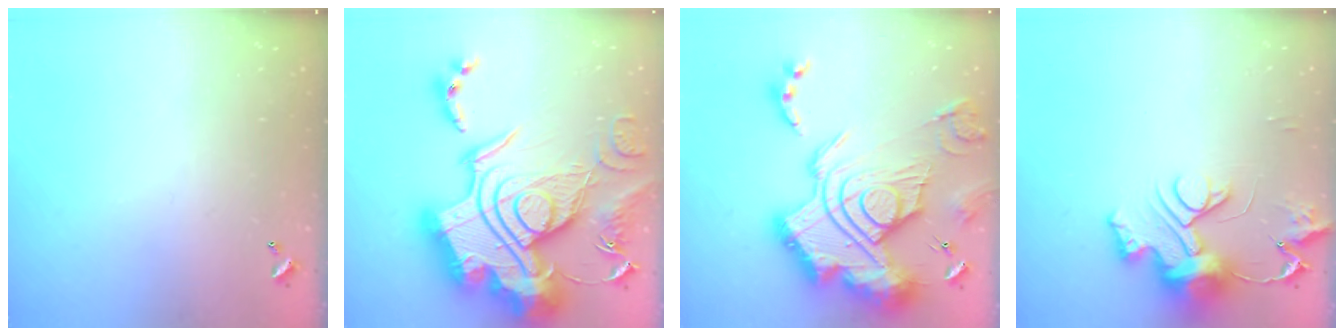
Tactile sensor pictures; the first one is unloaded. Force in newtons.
{"total": 0.7, "press": 0.7, "slide": 0.1}
{"total": 3.9, "press": 3.0, "slide": 2.5}
{"total": 13.0, "press": 13.0, "slide": 0.8}